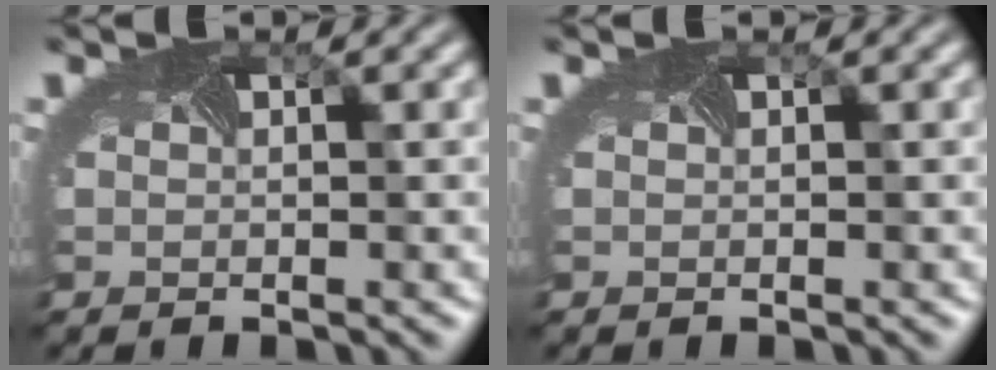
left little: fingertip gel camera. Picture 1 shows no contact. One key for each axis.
{"total": 0.0}